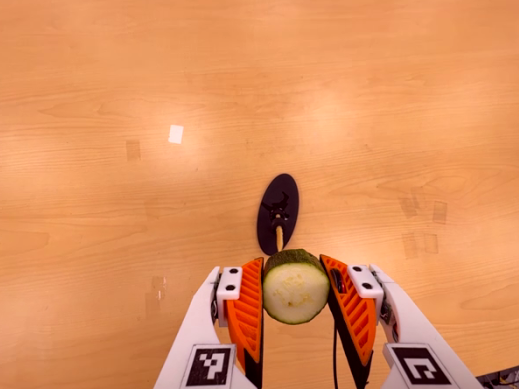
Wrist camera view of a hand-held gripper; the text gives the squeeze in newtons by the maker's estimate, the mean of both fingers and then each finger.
{"total": 9.2, "left": 8.1, "right": 10.3}